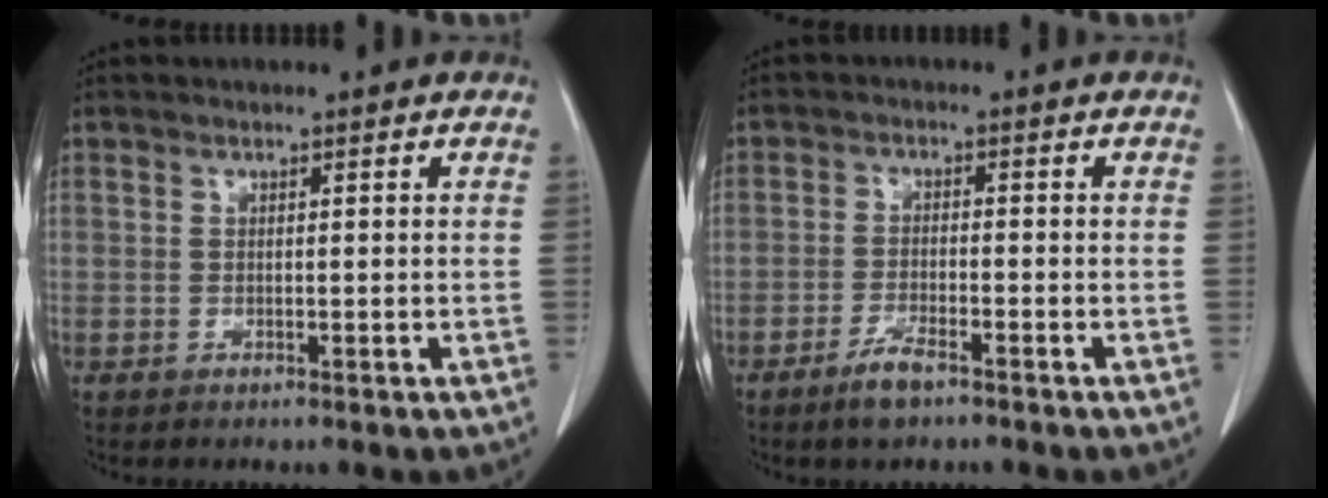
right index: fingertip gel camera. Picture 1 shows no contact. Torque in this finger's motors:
{"motor_torque": [0.34, -0.30, 0.17, 0.05]}